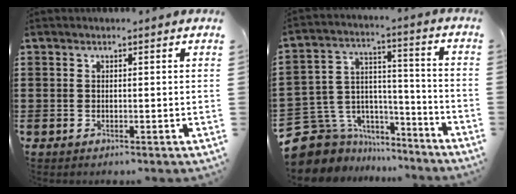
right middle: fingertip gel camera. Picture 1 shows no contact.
{"total": 8.8, "force": [-6.6, 5.9, 0.8], "torque": [-0.054, 0.000, -0.123]}